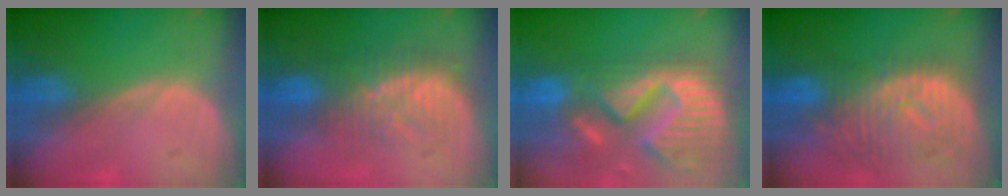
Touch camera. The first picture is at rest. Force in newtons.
{"total": 8.0, "press": 7.8, "slide": 1.6}
{"total": 14.4, "press": 12.0, "slide": 8.0}
{"total": 10.8, "press": 9.6, "slide": 5.0}